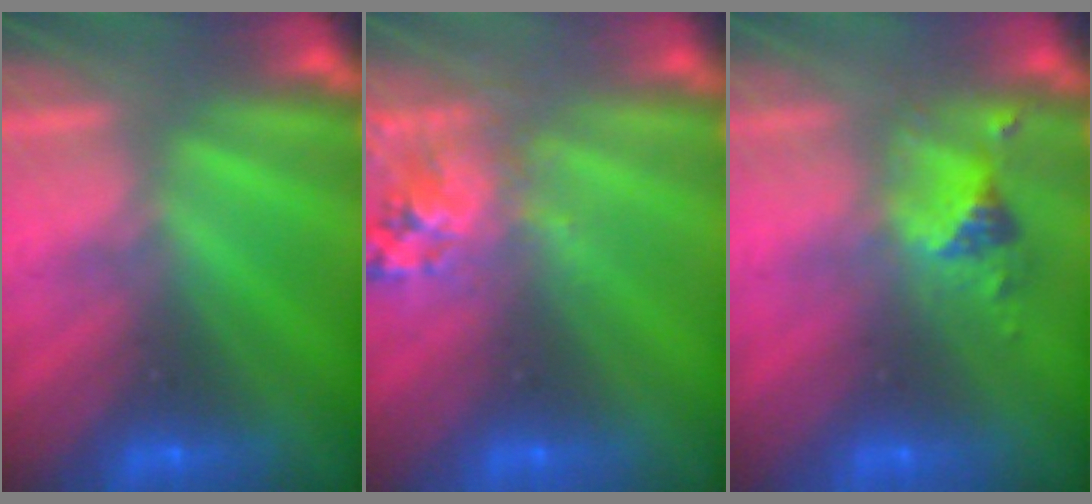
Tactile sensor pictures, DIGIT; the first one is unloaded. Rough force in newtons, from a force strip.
{"total": 2.8}
{"total": 2.5}